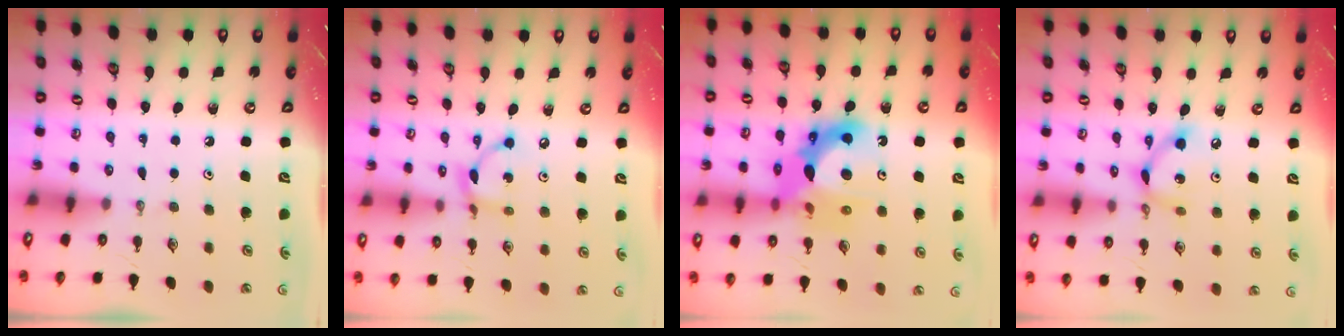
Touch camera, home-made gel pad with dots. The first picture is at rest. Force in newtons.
{"total": 7.3, "press": 7.3, "slide": 0.2}
{"total": 15.9, "press": 15.8, "slide": 1.5}
{"total": 9.1, "press": 9.0, "slide": 0.6}